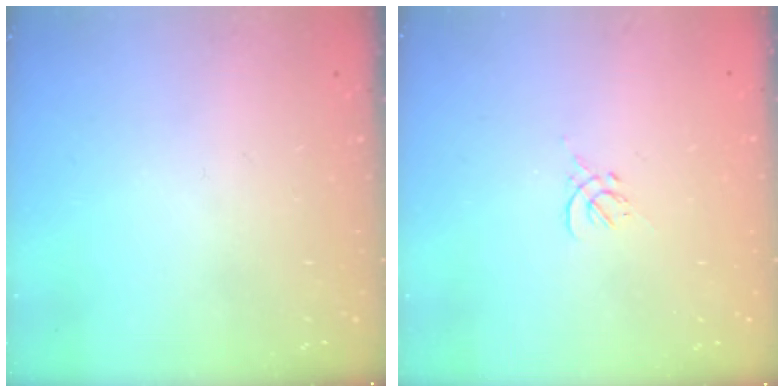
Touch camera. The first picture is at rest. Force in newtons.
{"total": 0.0}